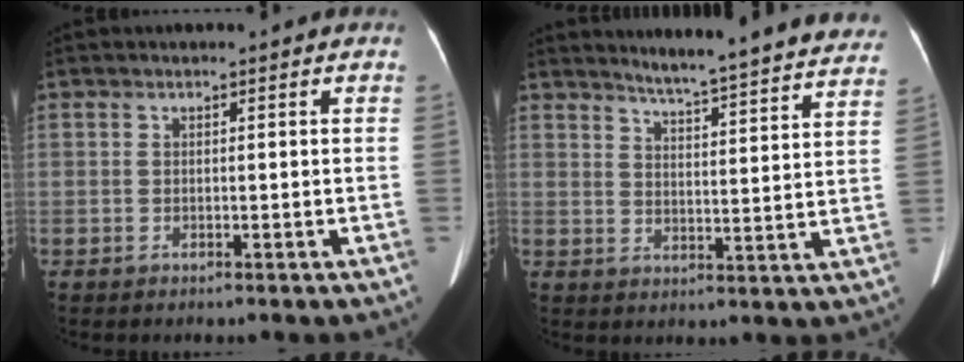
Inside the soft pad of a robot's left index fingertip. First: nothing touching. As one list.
[{"total": 20.9, "force": [19.5, 0.9, 7.3], "torque": [-0.094, -0.059, 0.231]}]